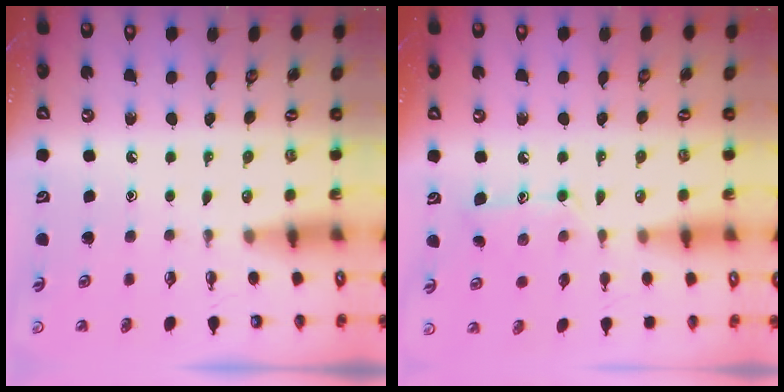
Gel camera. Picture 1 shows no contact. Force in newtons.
{"total": 9.6, "press": 9.6, "slide": 0.5}